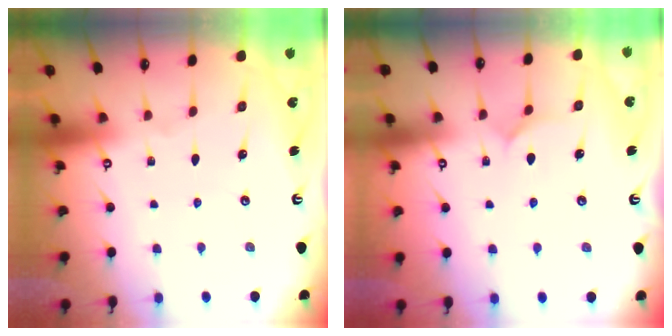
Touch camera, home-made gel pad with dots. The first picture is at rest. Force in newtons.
{"total": 4.0, "press": 4.0, "slide": 0.5}